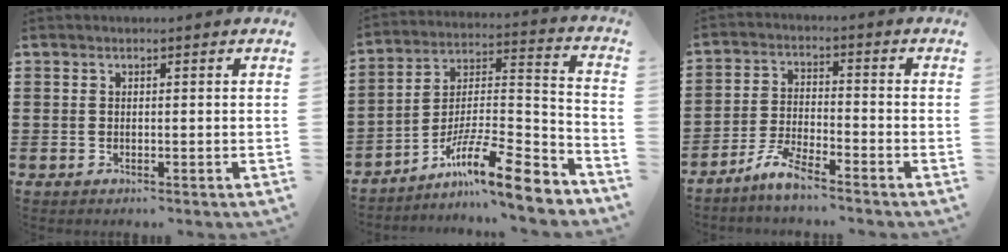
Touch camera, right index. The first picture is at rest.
{"total": 13.2, "force": [-9.8, 1.5, 8.6], "torque": [-0.134, 0.016, -0.179]}
{"total": 5.1, "force": [-4.5, 0.3, 2.3], "torque": [-0.061, -0.006, -0.090]}